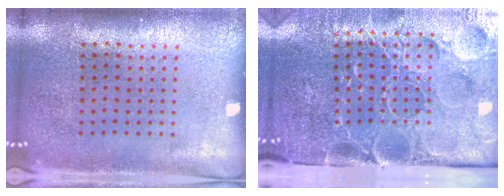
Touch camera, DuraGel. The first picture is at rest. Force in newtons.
{"total": 5.2, "press": 4.2, "slide": 3.0}